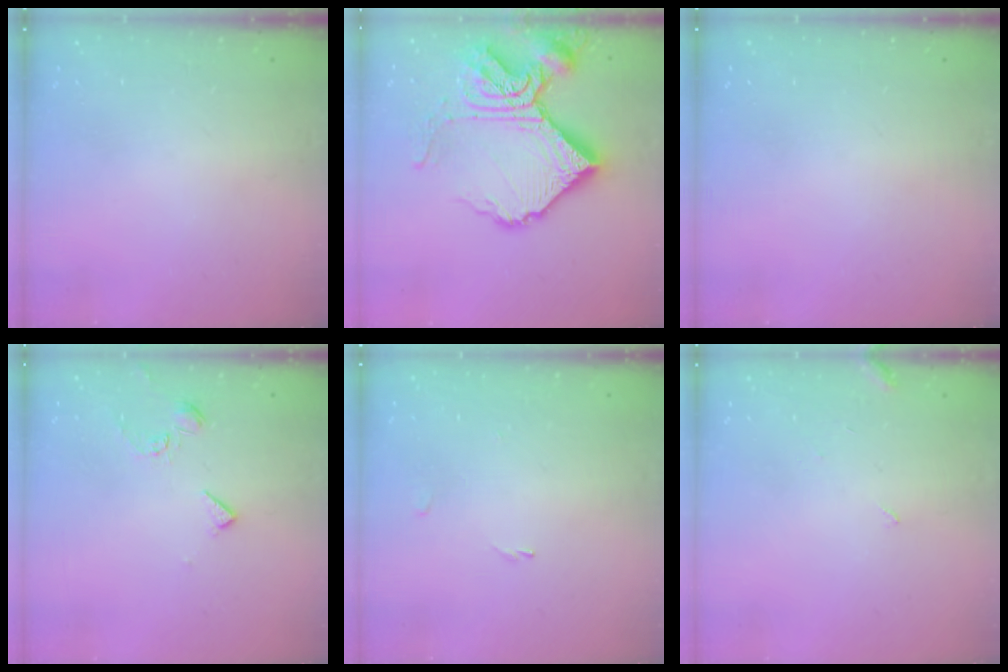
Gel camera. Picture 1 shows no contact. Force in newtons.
{"total": 19.8, "press": 19.7, "slide": 2.3}
{"total": 0.0}
{"total": 3.9, "press": 3.9, "slide": 0.6}
{"total": 0.0}
{"total": 3.0, "press": 3.0, "slide": 0.2}